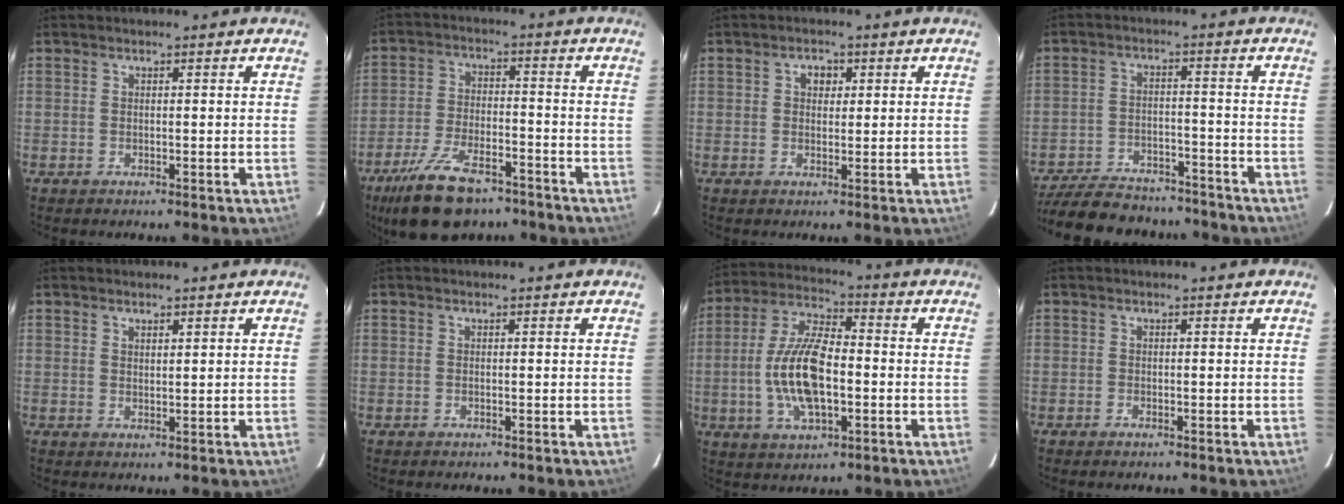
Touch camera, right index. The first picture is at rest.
{"total": 15.1, "force": [-10.7, 6.5, 8.5], "torque": [-0.185, -0.019, -0.183]}
{"total": 2.5, "force": [0.7, 2.1, 1.2], "torque": [-0.015, 0.009, 0.011]}
{"total": 21.6, "force": [-18.2, 7.9, 8.4], "torque": [-0.193, 0.009, -0.256]}
{"total": 1.4, "force": [1.1, 0.5, 0.7], "torque": [-0.011, 0.001, 0.019]}
{"total": 0.0}
{"total": 14.2, "force": [-2.4, 5.9, 12.7], "torque": [-0.264, 0.003, -0.044]}
{"total": 0.6, "force": [-0.5, 0.2, 0.2], "torque": [-0.003, 0.000, -0.012]}